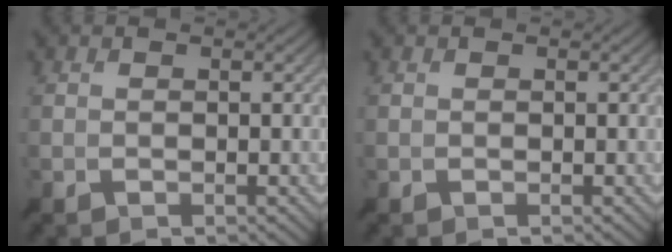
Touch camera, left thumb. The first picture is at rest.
{"total": 0.0}